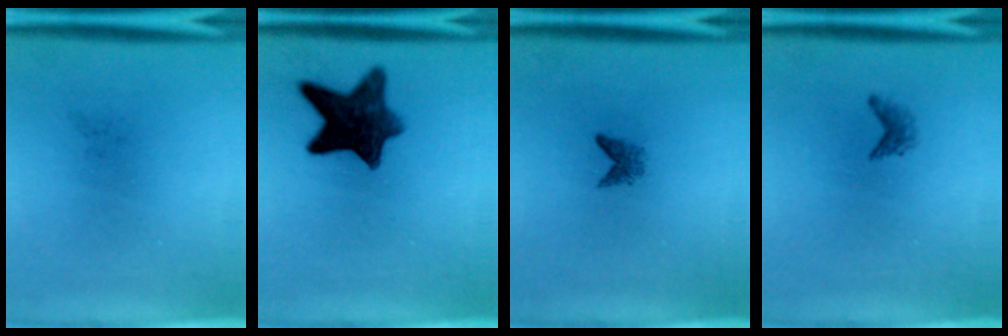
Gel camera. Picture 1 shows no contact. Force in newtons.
{"total": 10.2}
{"total": 1.3}
{"total": 1.1}